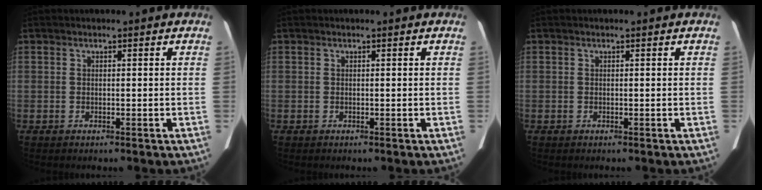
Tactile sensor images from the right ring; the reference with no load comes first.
{"total": 0.0}
{"total": 0.0}